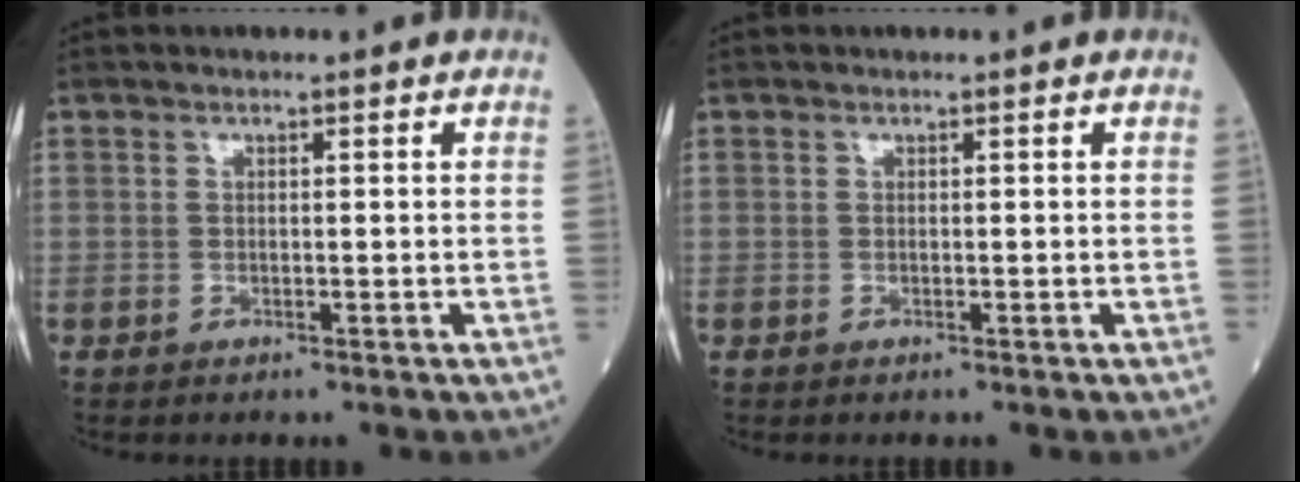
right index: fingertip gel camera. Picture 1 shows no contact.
{"total": 0.0}